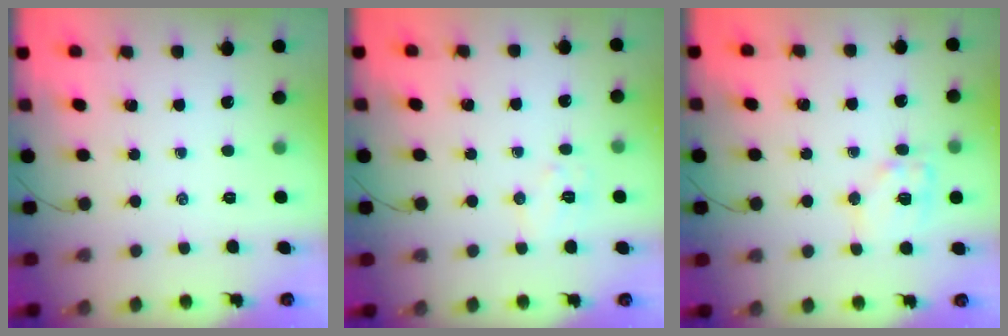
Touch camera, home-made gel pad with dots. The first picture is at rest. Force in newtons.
{"total": 6.0, "press": 6.0, "slide": 0.7}
{"total": 10.4, "press": 10.3, "slide": 1.6}